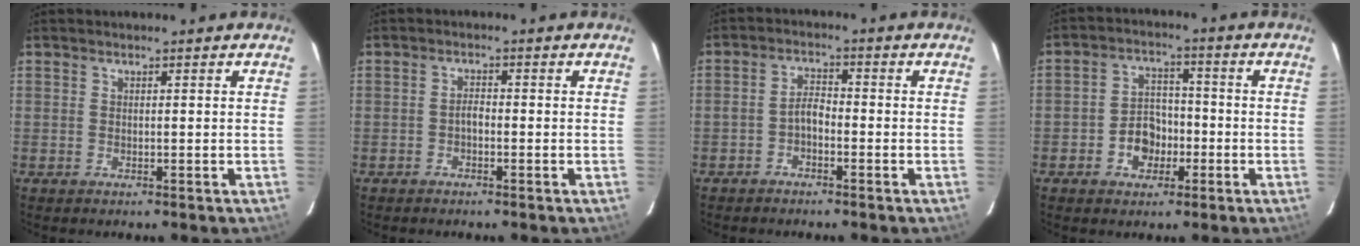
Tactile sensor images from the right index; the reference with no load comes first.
{"total": 1.5, "force": [-0.8, 0.6, 1.0], "torque": [-0.019, 0.006, -0.017]}
{"total": 2.9, "force": [-1.8, 1.3, 1.9], "torque": [-0.041, 0.012, -0.035]}
{"total": 6.8, "force": [-2.8, 5.3, 3.3], "torque": [-0.067, 0.021, -0.038]}